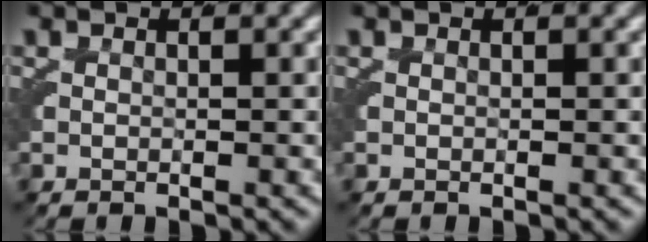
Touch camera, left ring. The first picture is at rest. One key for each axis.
{"total": 0.0}